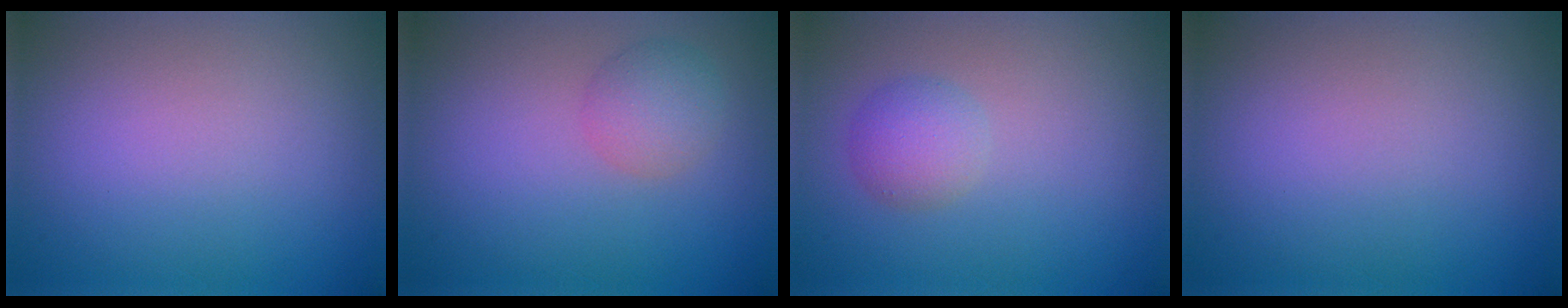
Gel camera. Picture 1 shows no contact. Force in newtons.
{"total": 2.3, "press": 2.3, "slide": 0.1}
{"total": 2.2, "press": 2.2, "slide": 0.2}
{"total": 0.0}